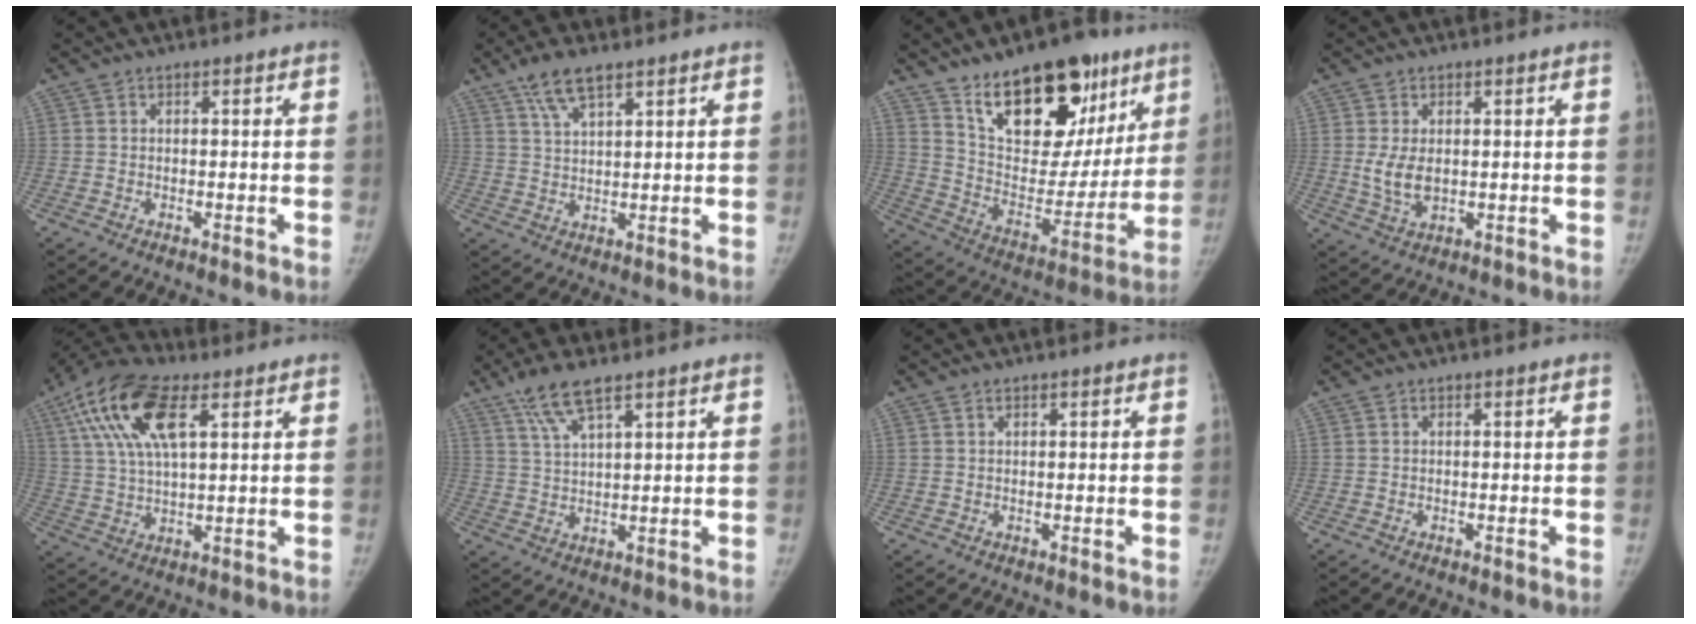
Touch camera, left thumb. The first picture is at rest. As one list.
[{"total": 6.9, "force": [4.6, 2.4, 4.6], "torque": [-0.084, -0.014, 0.090]}, {"total": 26.5, "force": [15.6, 13.4, 16.7], "torque": [-0.199, -0.050, 0.251]}, {"total": 5.5, "force": [0.4, 3.3, 4.4], "torque": [-0.085, -0.009, 0.016]}, {"total": 16.1, "force": [6.8, 6.9, 12.9], "torque": [-0.255, 0.006, 0.122]}, {"total": 7.4, "force": [4.9, 1.8, 5.3], "torque": [-0.110, -0.014, 0.103]}, {"total": 0.7, "force": [0.5, 0.2, 0.5], "torque": [-0.010, 0.003, 0.008]}, {"total": 0.0}]